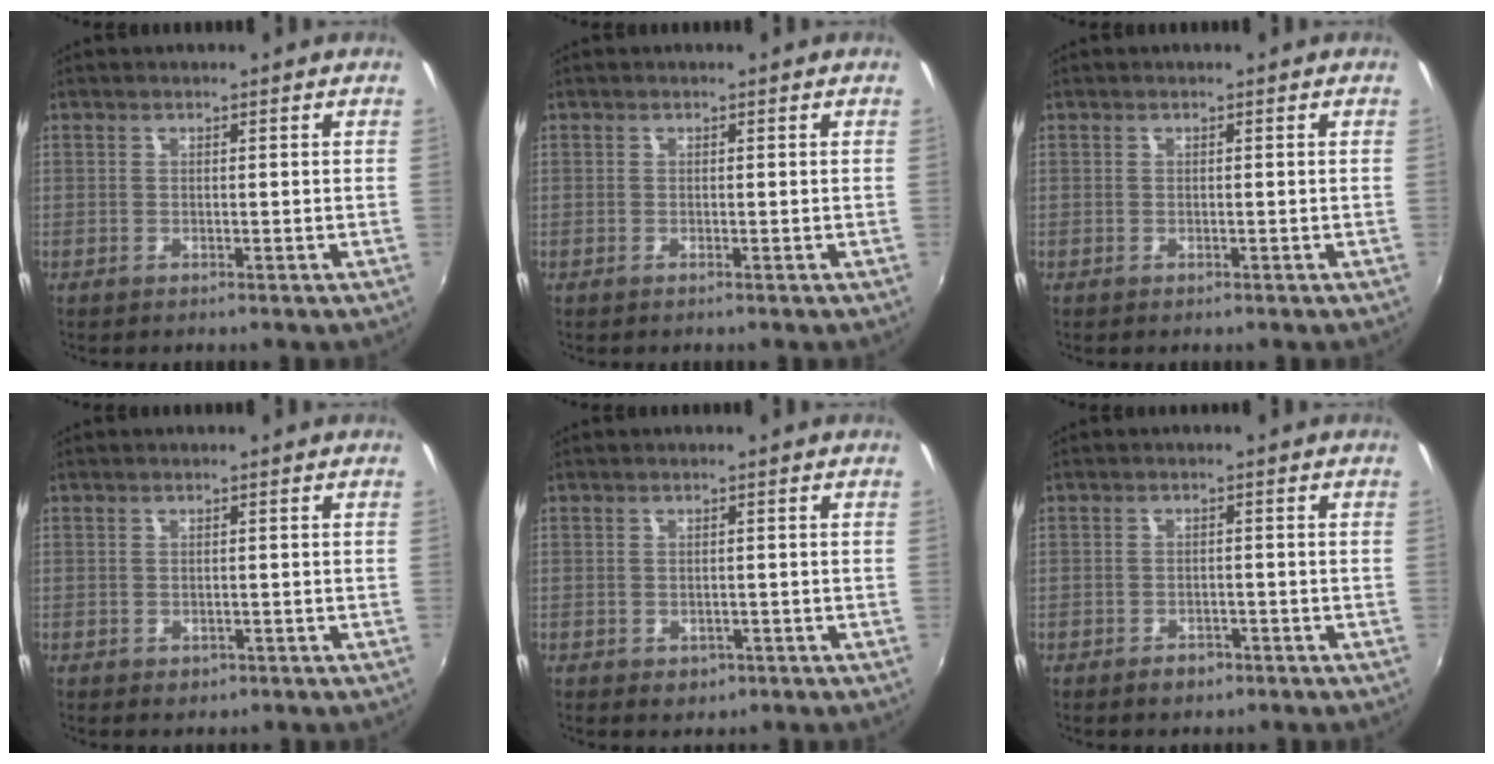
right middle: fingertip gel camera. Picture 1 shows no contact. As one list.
[{"total": 0.0}, {"total": 0.0}, {"total": 1.5, "force": [-0.6, 1.3, 0.6], "torque": [-0.013, -0.005, -0.005]}, {"total": 2.6, "force": [-0.9, 2.1, 1.2], "torque": [-0.025, -0.005, -0.006]}, {"total": 3.1, "force": [-2.0, 2.0, 1.2], "torque": [-0.030, -0.002, -0.026]}]